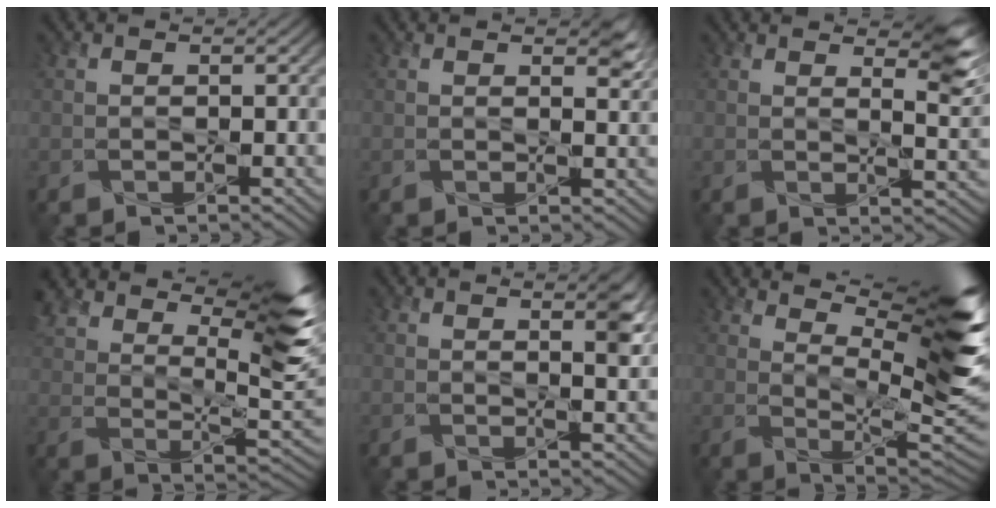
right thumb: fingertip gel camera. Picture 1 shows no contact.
{"total": 2.2, "force": [1.5, 0.6, 1.5], "torque": [-0.022, -0.008, 0.027]}
{"total": 5.4, "force": [3.6, 1.4, 3.8], "torque": [-0.058, -0.003, 0.060]}
{"total": 15.4, "force": [9.8, 5.3, 10.6], "torque": [-0.213, 0.014, 0.169]}
{"total": 2.9, "force": [1.5, 0.7, 2.4], "torque": [-0.041, -0.002, 0.024]}
{"total": 12.7, "force": [6.2, 3.3, 10.6], "torque": [-0.170, 0.002, 0.105]}